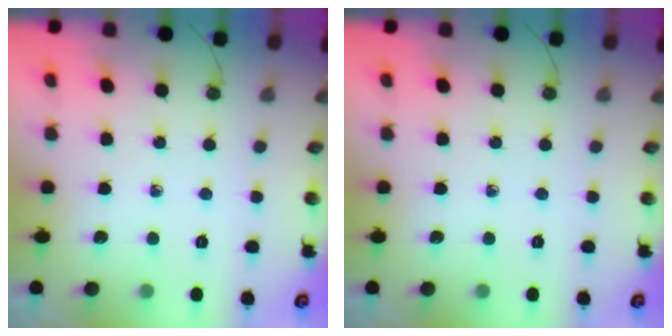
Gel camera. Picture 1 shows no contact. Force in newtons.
{"total": 0.0}